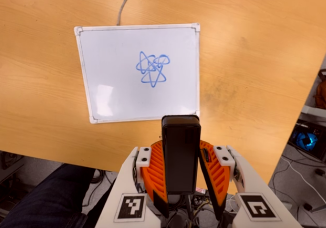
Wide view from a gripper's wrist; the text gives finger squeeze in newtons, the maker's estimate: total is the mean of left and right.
{"total": 5.9, "left": 5.2, "right": 6.6}